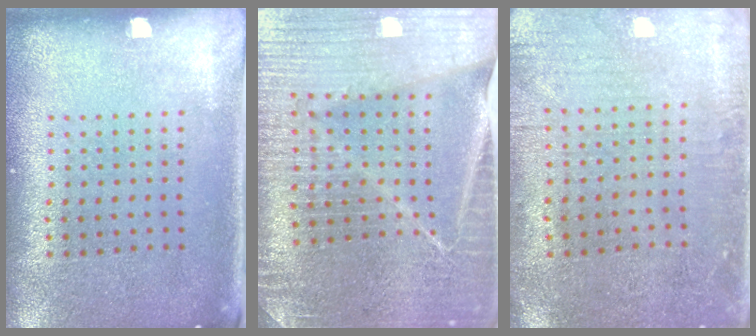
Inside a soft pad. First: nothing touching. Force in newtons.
{"total": 4.9, "press": 4.5, "slide": 1.8}
{"total": 0.5, "press": 0.3, "slide": 0.5}